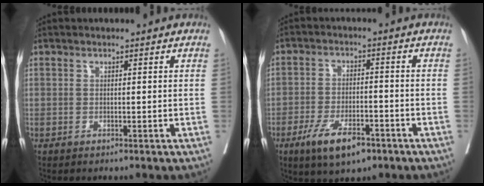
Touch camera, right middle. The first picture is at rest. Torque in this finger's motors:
{"motor_torque": [0.99, -1.05, 0.48, 0.11]}